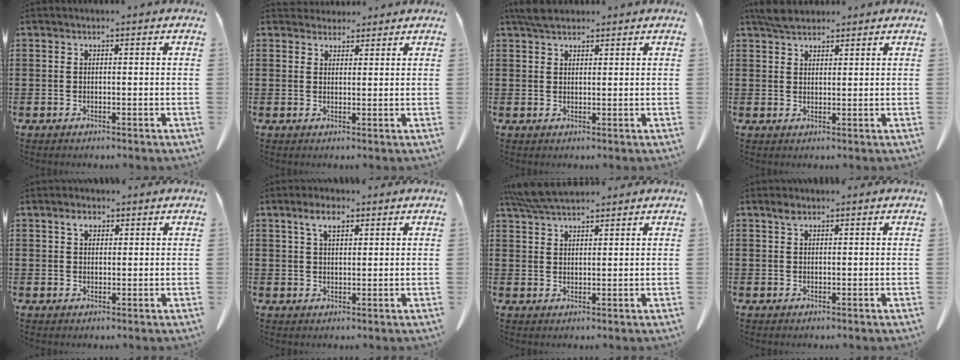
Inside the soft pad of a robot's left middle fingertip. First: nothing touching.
{"total": 2.5, "force": [2.3, 1.0, 0.1], "torque": [-0.001, -0.004, 0.044]}
{"total": 2.9, "force": [2.5, 1.0, 1.1], "torque": [-0.027, 0.004, 0.050]}
{"total": 3.1, "force": [2.7, 1.0, 0.9], "torque": [-0.025, 0.002, 0.054]}
{"total": 2.4, "force": [1.5, 1.3, 1.4], "torque": [-0.024, 0.000, 0.027]}
{"total": 4.1, "force": [2.6, 1.6, 2.8], "torque": [-0.054, 0.003, 0.044]}
{"total": 5.2, "force": [4.6, 0.9, 2.1], "torque": [-0.053, -0.009, 0.090]}
{"total": 1.5, "force": [0.9, 0.8, 0.8], "torque": [-0.021, 0.002, 0.019]}